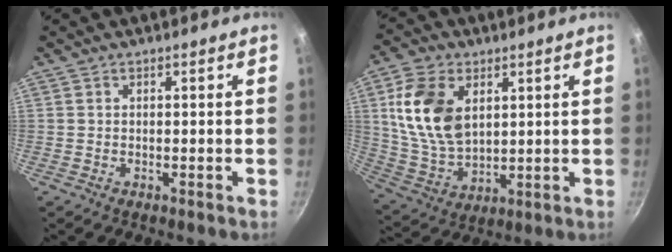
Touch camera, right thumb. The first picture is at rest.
{"total": 15.0, "force": [4.2, 9.7, 10.7], "torque": [-0.186, -0.017, 0.093]}